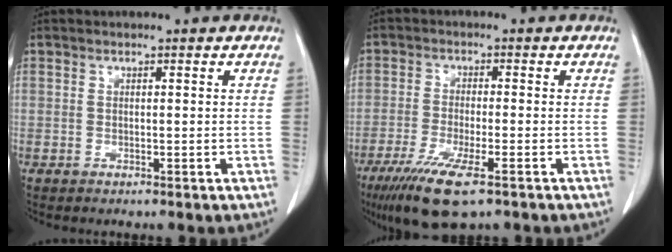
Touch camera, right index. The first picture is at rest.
{"total": 9.6, "force": [-5.9, 1.4, 7.4], "torque": [-0.137, -0.025, -0.097]}